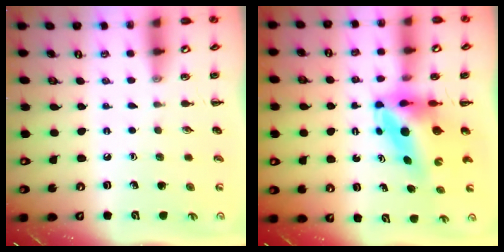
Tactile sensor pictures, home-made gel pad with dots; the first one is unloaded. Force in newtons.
{"total": 6.9, "press": 6.6, "slide": 2.1}